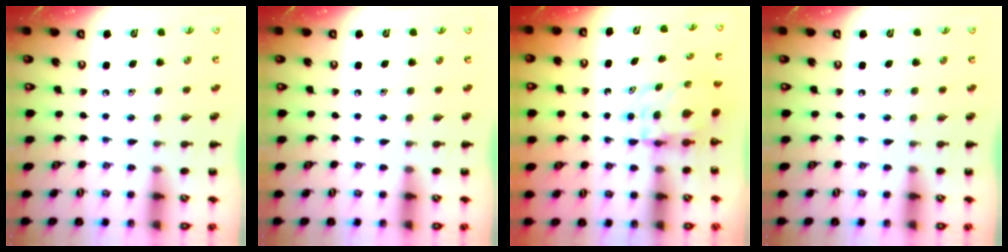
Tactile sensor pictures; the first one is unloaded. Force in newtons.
{"total": 0.0}
{"total": 7.0, "press": 6.9, "slide": 1.2}
{"total": 0.0}